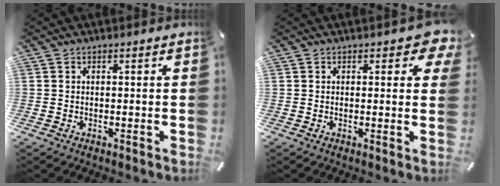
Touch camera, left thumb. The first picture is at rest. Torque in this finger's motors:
{"motor_torque": [0.34, 0.16, 0.21, -0.15, 0.06]}